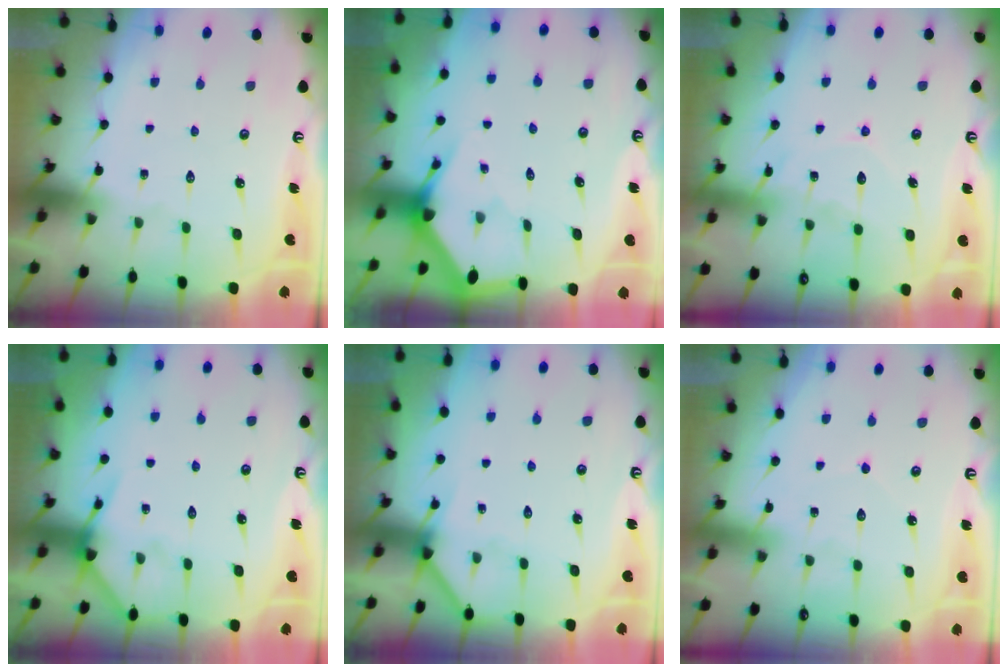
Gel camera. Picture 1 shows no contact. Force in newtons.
{"total": 3.0, "press": 3.0, "slide": 0.1}
{"total": 10.3, "press": 10.3, "slide": 0.9}
{"total": 7.0, "press": 6.9, "slide": 0.8}
{"total": 5.3, "press": 5.3, "slide": 0.5}
{"total": 3.5, "press": 3.5, "slide": 0.4}